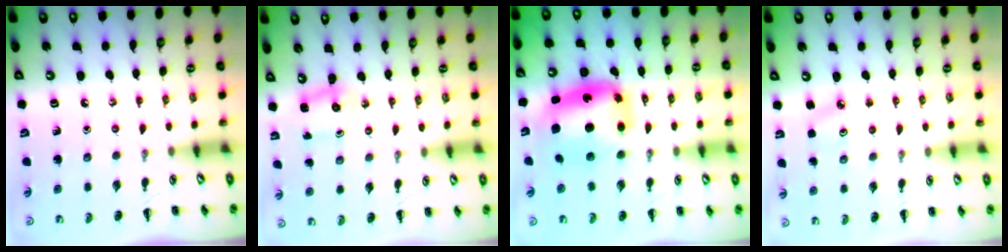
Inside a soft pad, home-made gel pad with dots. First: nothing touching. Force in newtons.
{"total": 2.5, "press": 2.4, "slide": 0.8}
{"total": 9.3, "press": 9.0, "slide": 2.4}
{"total": 3.2, "press": 3.1, "slide": 0.9}